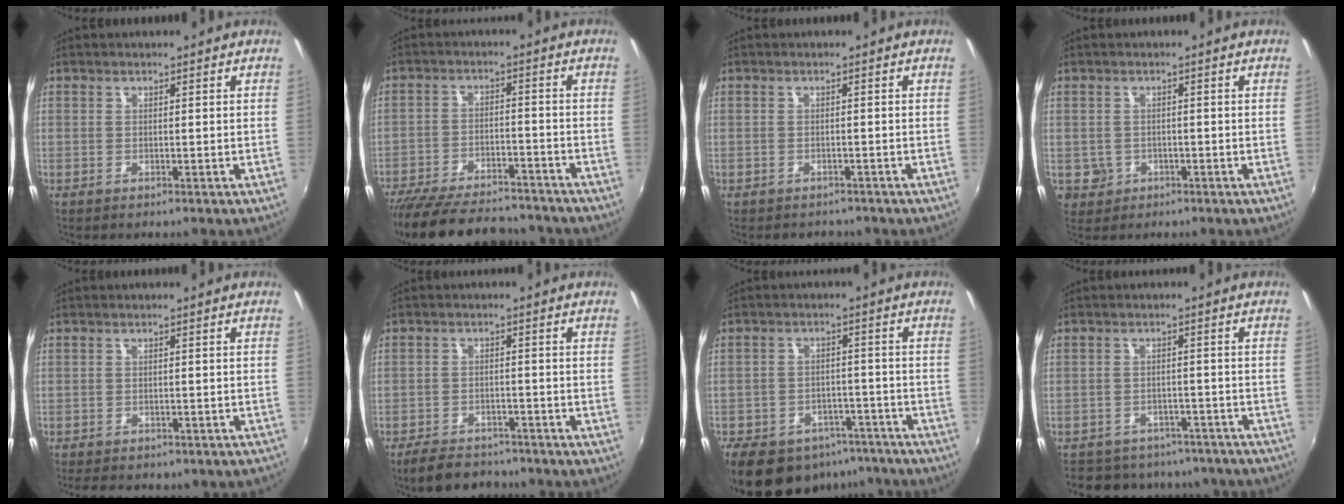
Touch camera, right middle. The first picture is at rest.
{"total": 20.0, "force": [-17.3, 5.5, 8.3], "torque": [-0.173, -0.018, -0.250]}
{"total": 2.5, "force": [-2.1, 1.4, 0.4], "torque": [-0.014, -0.008, -0.026]}
{"total": 4.1, "force": [-0.9, 3.8, 1.0], "torque": [-0.032, -0.001, -0.005]}
{"total": 6.4, "force": [-5.2, 2.4, 2.7], "torque": [-0.060, -0.014, -0.059]}
{"total": 7.7, "force": [-6.5, 3.2, 2.5], "torque": [-0.069, 0.005, -0.098]}
{"total": 17.7, "force": [-12.5, 10.1, 7.4], "torque": [-0.172, 0.005, -0.156]}
{"total": 16.1, "force": [-13.7, 6.8, 4.9], "torque": [-0.106, 0.016, -0.162]}